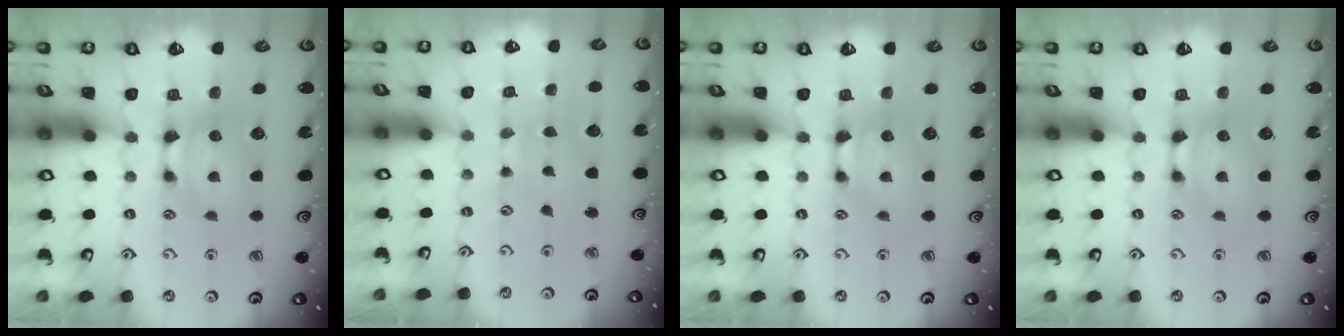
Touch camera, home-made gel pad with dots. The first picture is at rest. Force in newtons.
{"total": 2.1, "press": 2.1, "slide": 0.1}
{"total": 1.2, "press": 0.9, "slide": 0.9}
{"total": 0.0}